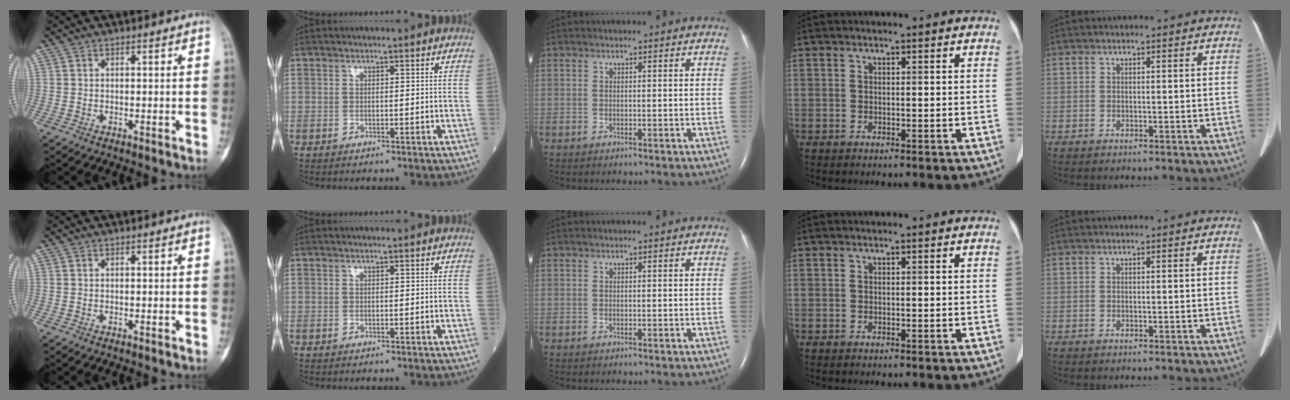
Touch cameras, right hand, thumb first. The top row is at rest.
{}